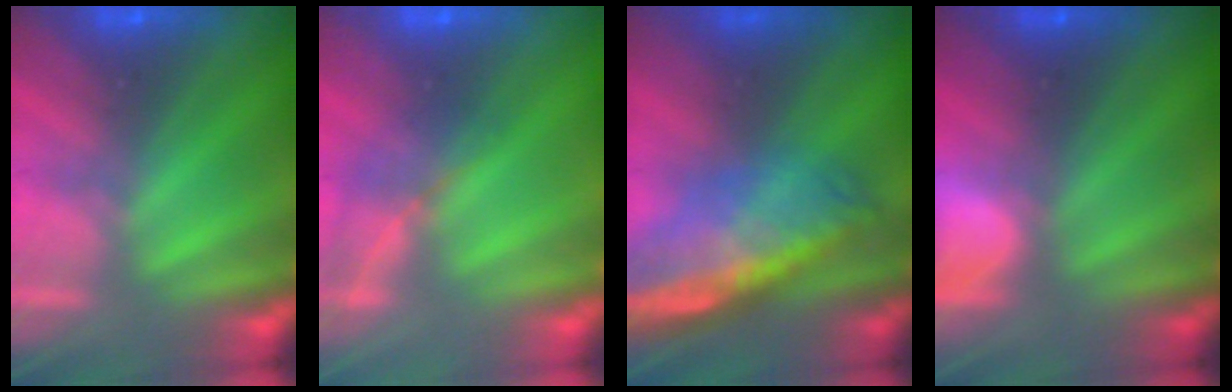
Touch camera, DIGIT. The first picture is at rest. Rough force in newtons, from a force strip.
{"total": 1.6}
{"total": 13.7}
{"total": 2.6}